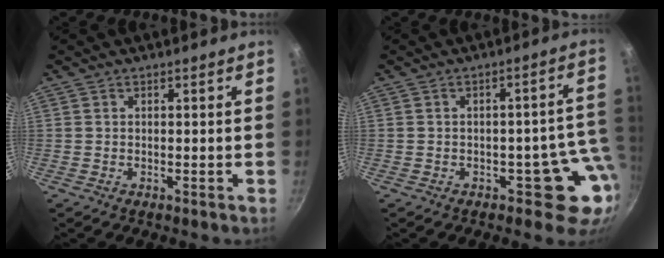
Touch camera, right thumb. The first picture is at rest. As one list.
[{"total": 8.6, "force": [-2.6, 5.7, 6.0], "torque": [0.006, 0.031, -0.027]}]